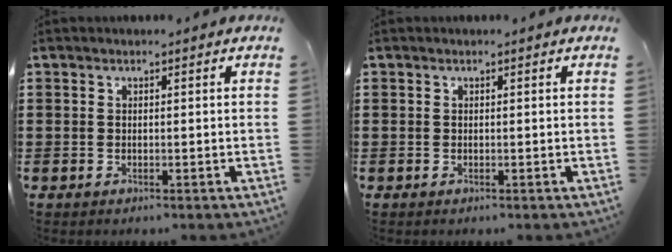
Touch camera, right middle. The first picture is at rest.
{"total": 0.0}